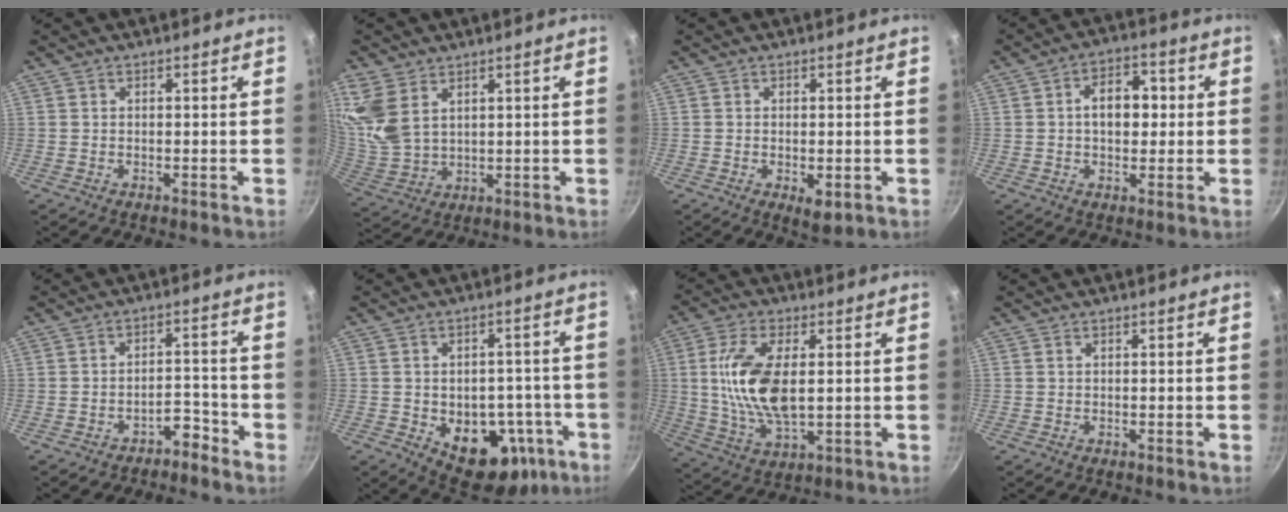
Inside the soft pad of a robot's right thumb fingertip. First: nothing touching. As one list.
[{"total": 11.1, "force": [4.8, 6.8, 7.4], "torque": [-0.173, -0.012, 0.113]}, {"total": 3.4, "force": [-1.0, 1.5, 2.9], "torque": [-0.042, -0.009, -0.011]}, {"total": 8.4, "force": [0.8, 5.4, 6.4], "torque": [-0.071, 0.017, 0.006]}, {"total": 4.1, "force": [-3.3, 2.0, 1.4], "torque": [-0.005, 0.040, -0.050]}, {"total": 15.5, "force": [-6.0, 9.7, 10.5], "torque": [-0.110, 0.031, -0.067]}, {"total": 14.3, "force": [1.5, 6.7, 12.6], "torque": [-0.254, -0.011, 0.036]}, {"total": 0.0}]